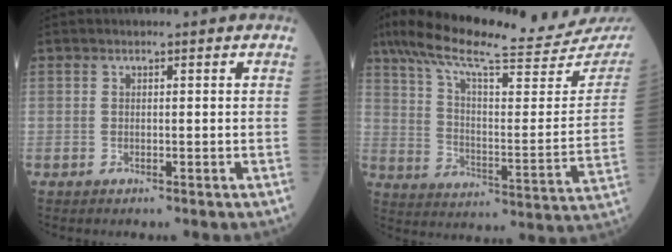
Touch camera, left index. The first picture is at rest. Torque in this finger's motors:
{"motor_torque": [1.05, -1.09, 0.54, 0.14]}